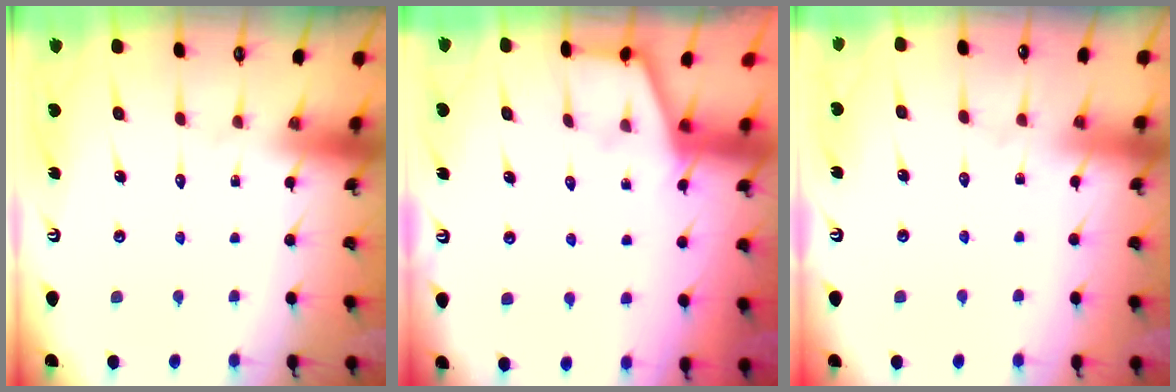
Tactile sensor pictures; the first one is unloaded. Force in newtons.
{"total": 2.1, "press": 2.1, "slide": 0.3}
{"total": 2.3, "press": 2.3, "slide": 0.3}